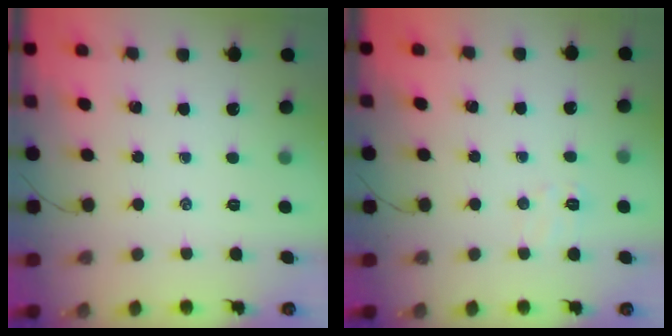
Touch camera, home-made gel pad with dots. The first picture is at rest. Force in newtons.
{"total": 5.4, "press": 5.2, "slide": 1.4}